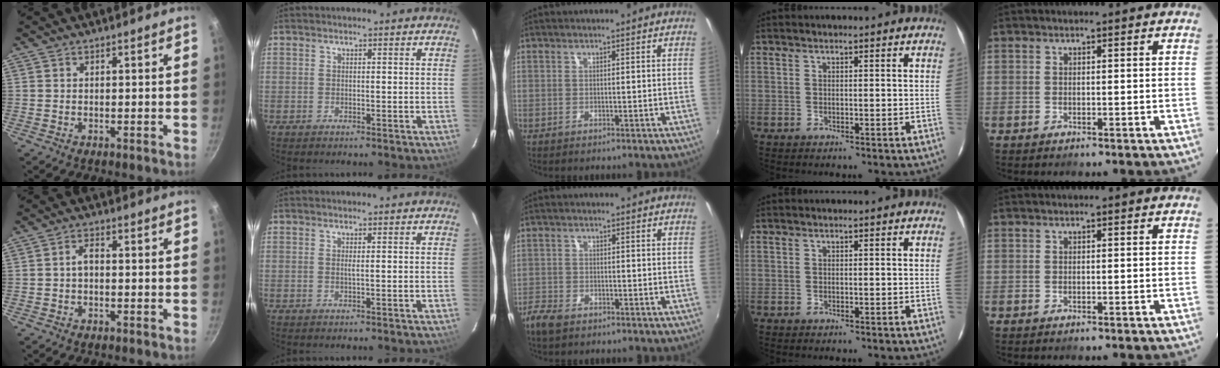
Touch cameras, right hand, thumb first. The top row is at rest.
{"thumb": {"total": 2.2, "force": [-0.3, 1.2, 1.8], "torque": [-0.030, 0.015, -0.007]}, "index": {"total": 0.5, "force": [0.1, -0.2, 0.5], "torque": [-0.007, -0.004, -0.002]}, "middle": {"total": 4.8, "force": [-3.7, 2.1, 2.2], "torque": [-0.064, -0.010, -0.074]}}